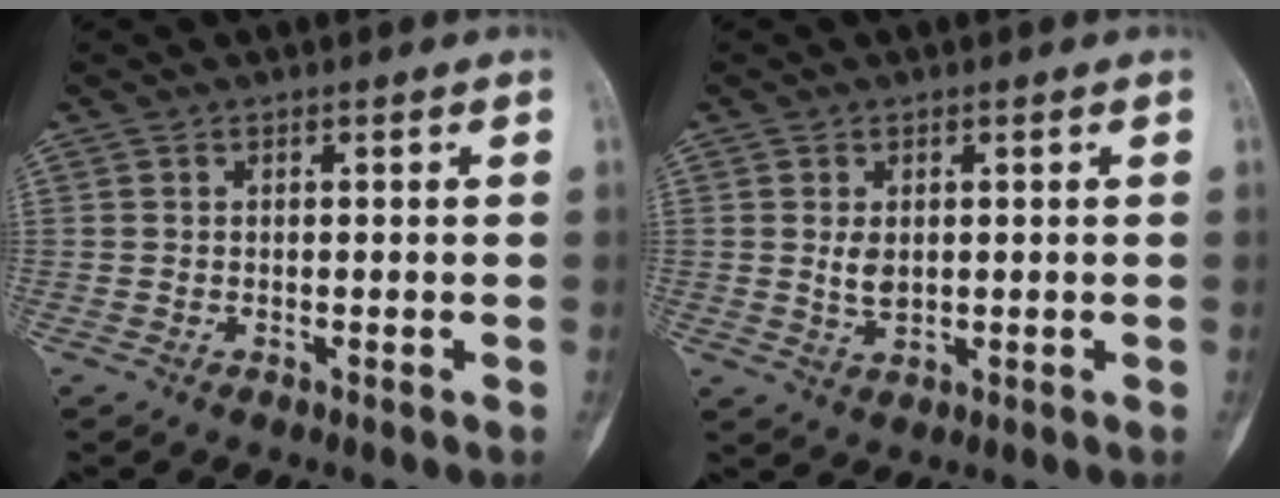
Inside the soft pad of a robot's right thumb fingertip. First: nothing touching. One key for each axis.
{"total": 3.0, "fx": 0.5, "fy": 1.9, "fz": 2.3, "tx": -0.036, "ty": -0.007, "tz": 0.015}